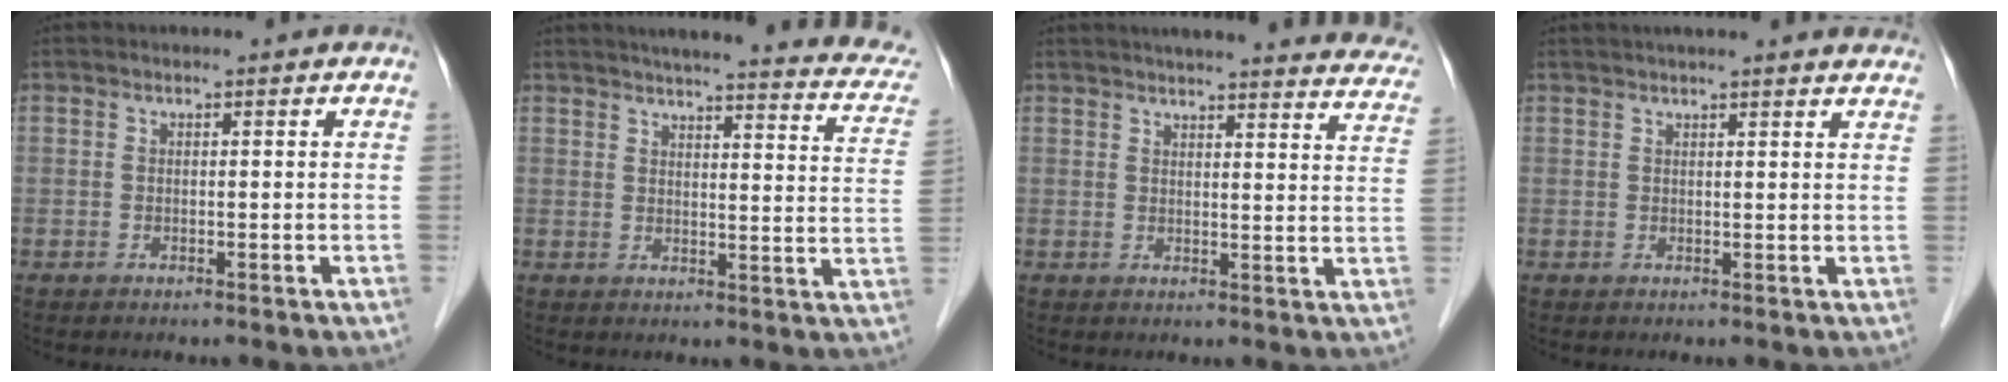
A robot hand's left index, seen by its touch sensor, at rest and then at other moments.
{"total": 22.7, "force": [20.0, 3.0, 10.4], "torque": [-0.126, -0.026, 0.219]}
{"total": 26.0, "force": [24.3, 3.0, 8.8], "torque": [-0.120, -0.054, 0.271]}
{"total": 14.0, "force": [12.7, 1.0, 5.8], "torque": [-0.078, 0.029, 0.150]}